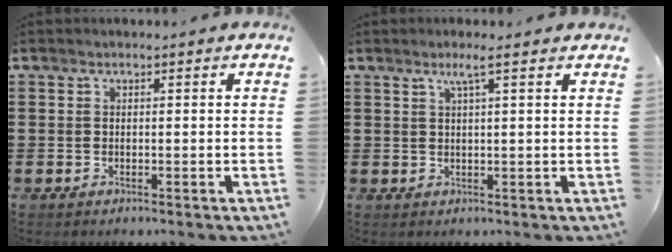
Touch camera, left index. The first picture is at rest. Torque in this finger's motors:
{"motor_torque": [0.14, -0.21, 0.07, 0.01]}